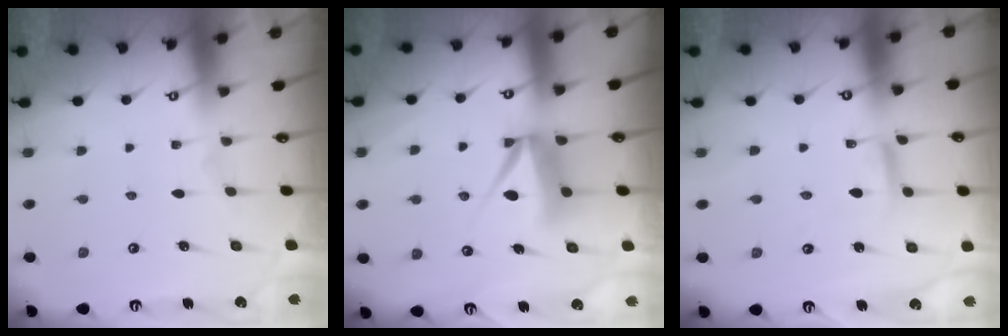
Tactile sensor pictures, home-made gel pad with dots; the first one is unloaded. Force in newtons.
{"total": 8.9, "press": 8.9, "slide": 0.6}
{"total": 3.8, "press": 3.8, "slide": 0.1}